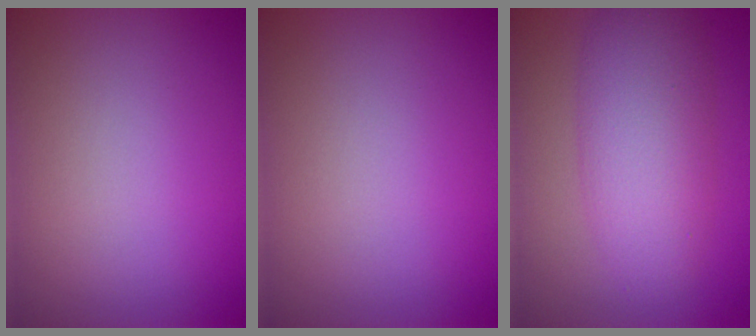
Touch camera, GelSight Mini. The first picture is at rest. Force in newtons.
{"total": 0.0}
{"total": 6.2, "press": 6.2, "slide": 0.0}